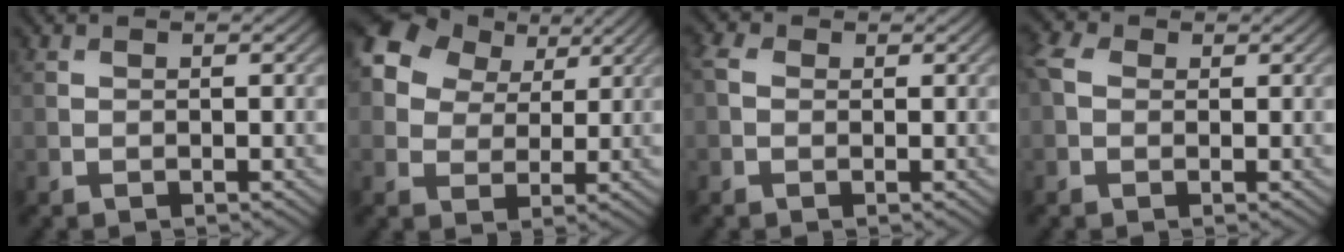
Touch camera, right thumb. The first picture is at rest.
{"total": 11.3, "force": [5.4, 8.0, 5.9], "torque": [-0.162, 0.047, 0.088]}
{"total": 2.1, "force": [0.2, 1.7, 1.3], "torque": [-0.032, 0.004, -0.004]}
{"total": 3.2, "force": [0.3, 2.5, 2.1], "torque": [-0.058, 0.007, -0.002]}